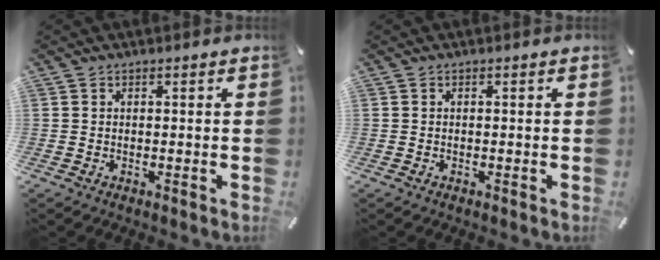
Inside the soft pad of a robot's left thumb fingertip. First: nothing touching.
{"total": 0.0}